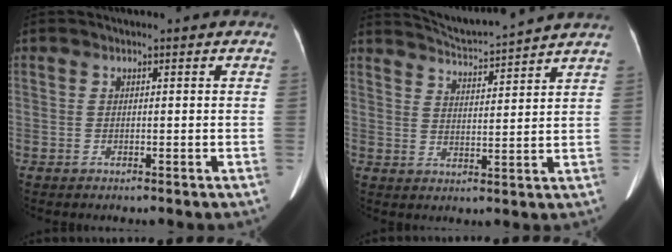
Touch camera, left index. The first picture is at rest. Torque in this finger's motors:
{"motor_torque": [0.81, -1.33, 0.02, 0.00]}